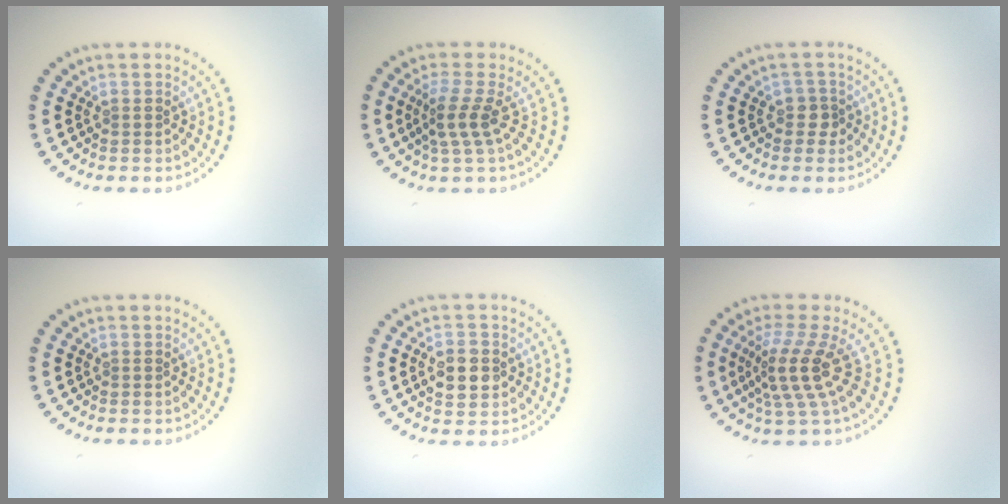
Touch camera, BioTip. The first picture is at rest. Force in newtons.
{"total": 2.6, "press": 2.0, "slide": 1.6}
{"total": 1.4, "press": 1.2, "slide": 0.8}
{"total": 0.0}
{"total": 3.6, "press": 3.6, "slide": 0.2}
{"total": 4.0, "press": 2.7, "slide": 2.9}